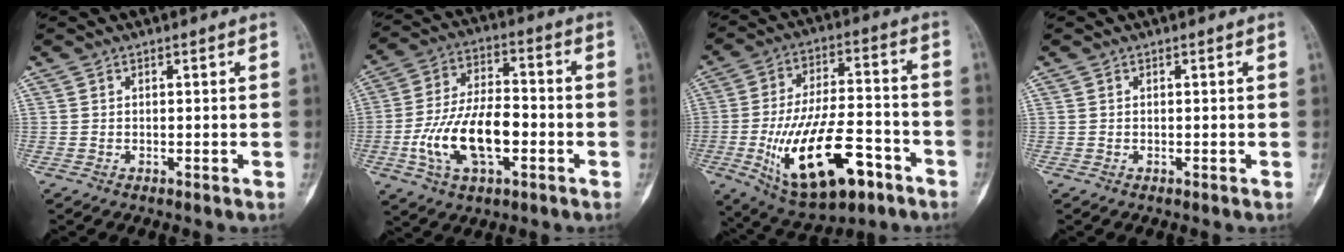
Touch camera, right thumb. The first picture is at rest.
{"total": 15.6, "force": [-4.0, 7.9, 12.8], "torque": [-0.241, 0.029, -0.069]}
{"total": 20.8, "force": [-8.2, 9.5, 16.7], "torque": [-0.276, 0.035, -0.119]}
{"total": 0.0}